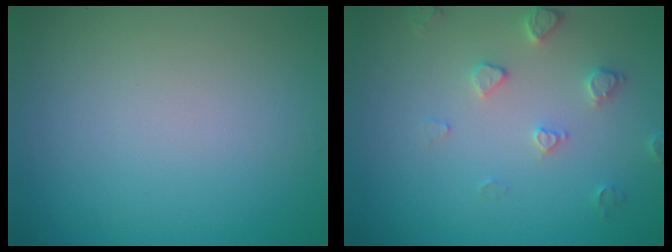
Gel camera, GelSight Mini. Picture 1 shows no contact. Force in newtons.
{"total": 2.2, "press": 2.2, "slide": 0.4}